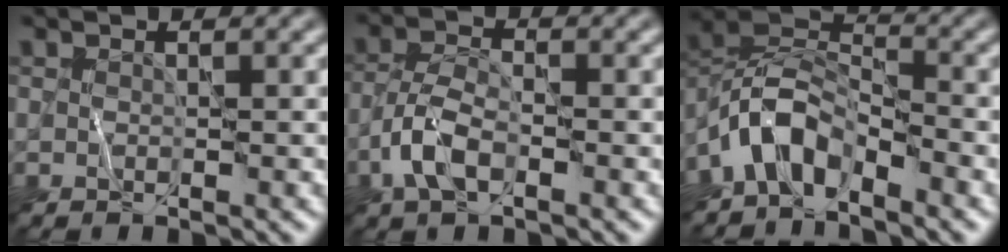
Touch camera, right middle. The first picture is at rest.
{"total": 3.4, "force": [-1.5, 1.6, 2.6], "torque": [-0.054, 0.007, -0.040]}
{"total": 5.1, "force": [-3.4, 2.6, 2.9], "torque": [-0.045, 0.007, -0.077]}